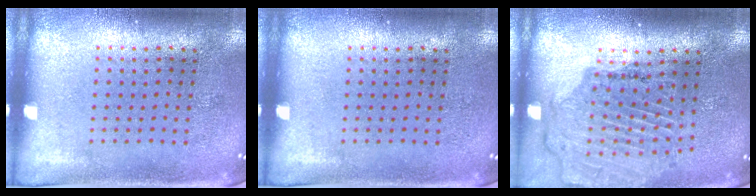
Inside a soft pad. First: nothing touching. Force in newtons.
{"total": 0.0}
{"total": 1.6, "press": 1.6, "slide": 0.0}